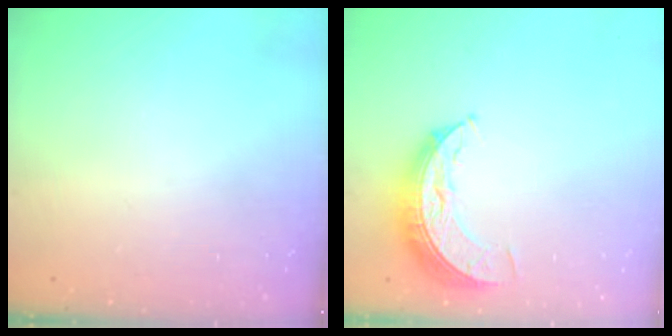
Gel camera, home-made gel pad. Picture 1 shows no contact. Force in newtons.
{"total": 8.7, "press": 8.7, "slide": 0.6}